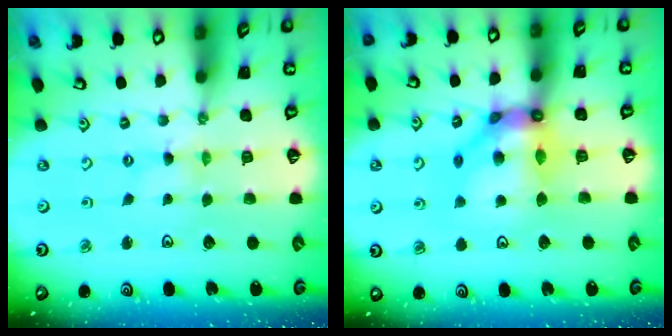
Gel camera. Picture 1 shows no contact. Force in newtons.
{"total": 12.8, "press": 12.7, "slide": 1.3}